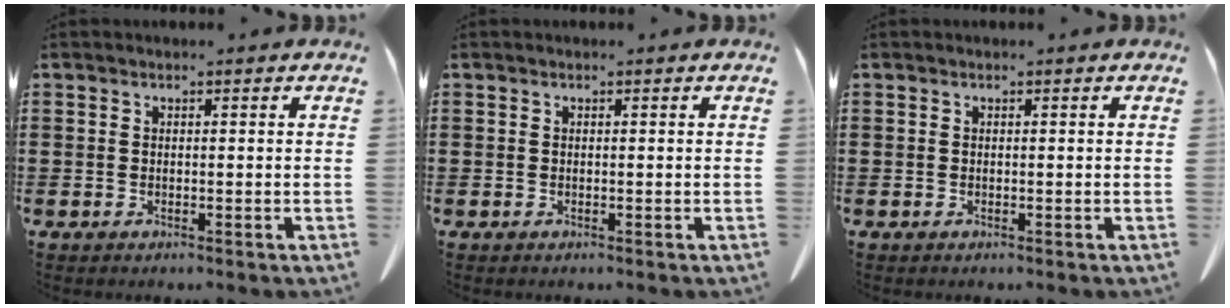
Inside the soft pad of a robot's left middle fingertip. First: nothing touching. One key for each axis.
{"total": 0.0}
{"total": 0.0}